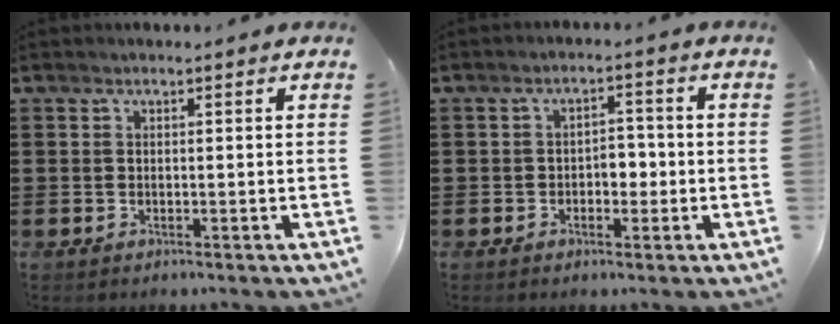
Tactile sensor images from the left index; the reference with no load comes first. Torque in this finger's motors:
{"motor_torque": [0.02, 0.02, 0.14, 0.00]}